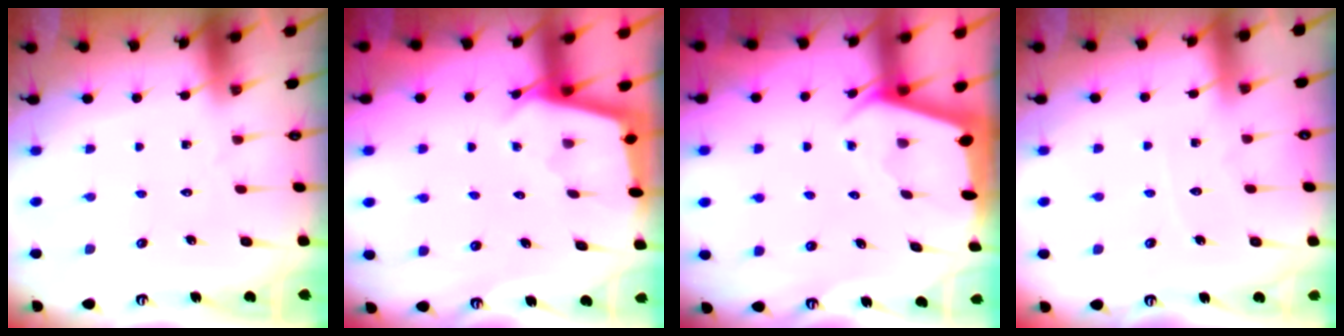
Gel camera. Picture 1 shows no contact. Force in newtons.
{"total": 2.9, "press": 2.8, "slide": 0.4}
{"total": 2.4, "press": 2.4, "slide": 0.3}
{"total": 2.8, "press": 2.8, "slide": 0.4}